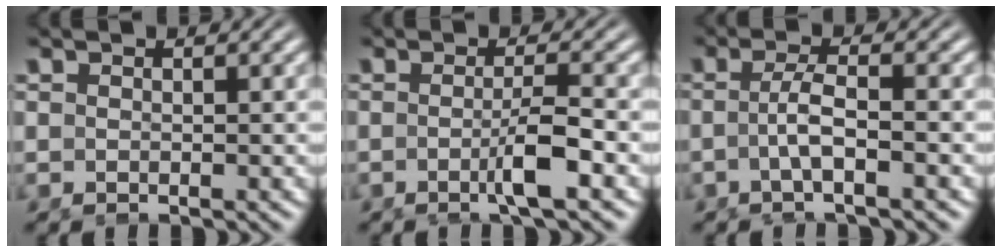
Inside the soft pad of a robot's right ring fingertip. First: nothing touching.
{"total": 2.8, "force": [-1.3, -0.6, 2.5], "torque": [-0.035, -0.002, -0.024]}
{"total": 2.8, "force": [-1.1, 0.0, 2.6], "torque": [-0.055, -0.007, -0.016]}